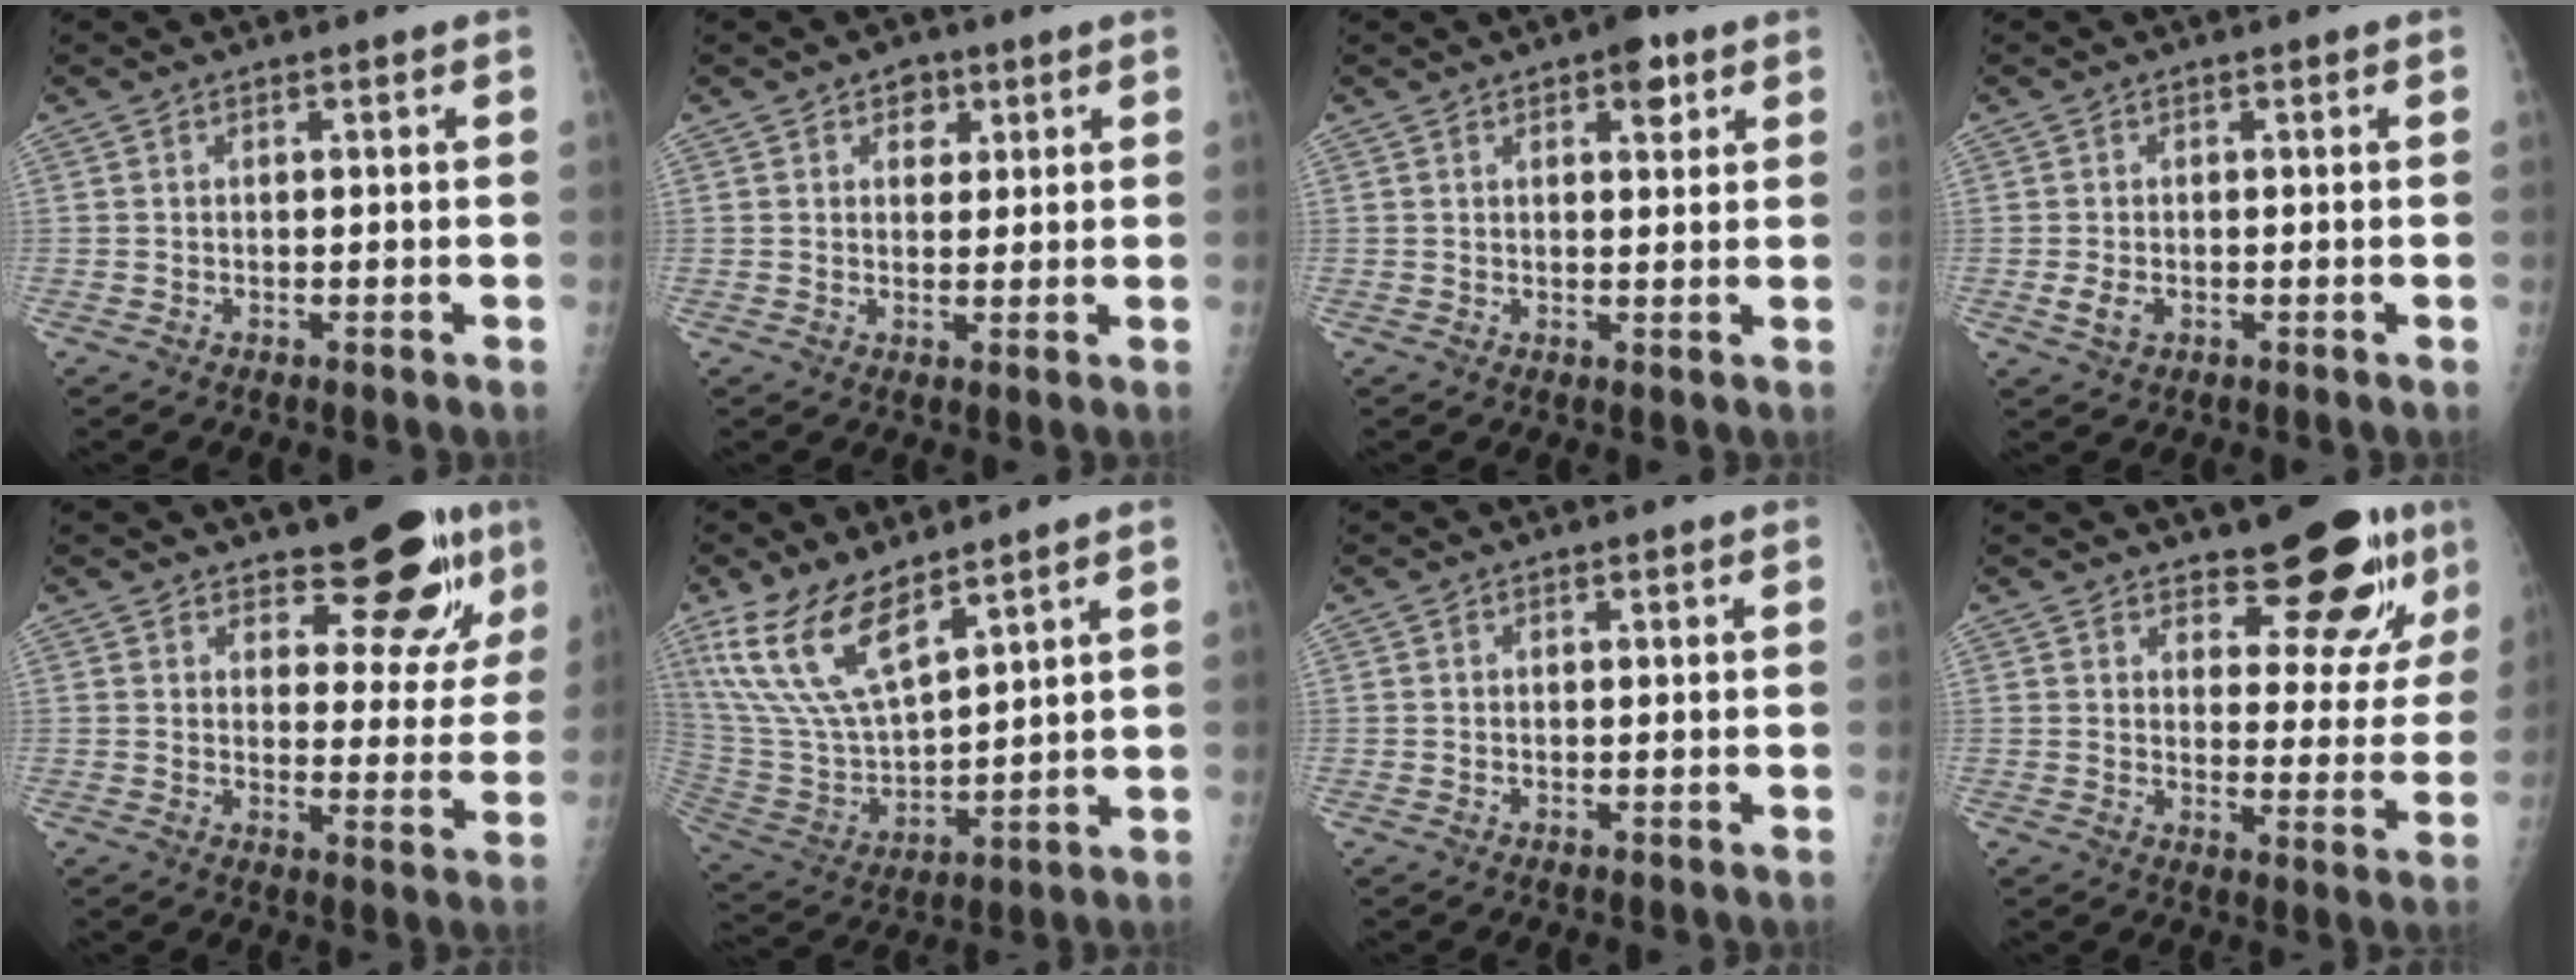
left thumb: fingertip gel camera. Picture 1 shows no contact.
{"total": 3.7, "force": [1.8, 2.8, 1.7], "torque": [0.001, -0.006, 0.023]}
{"total": 4.5, "force": [2.4, 2.1, 3.2], "torque": [-0.026, -0.007, 0.028]}
{"total": 2.5, "force": [-0.6, 1.7, 1.8], "torque": [-0.032, -0.002, -0.010]}
{"total": 11.4, "force": [7.7, 4.3, 7.2], "torque": [-0.053, -0.052, 0.108]}
{"total": 14.5, "force": [10.1, 5.0, 9.2], "torque": [-0.179, -0.050, 0.220]}
{"total": 0.0}
{"total": 12.6, "force": [8.7, 4.4, 7.9], "torque": [-0.063, -0.061, 0.123]}